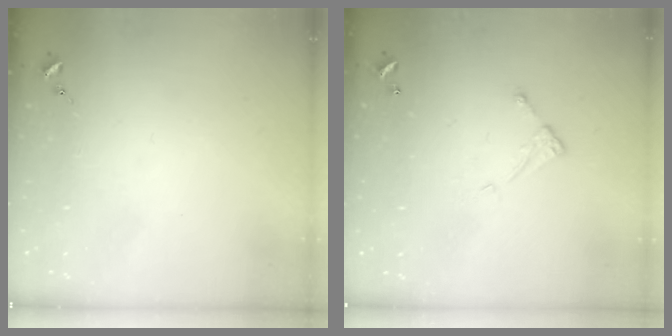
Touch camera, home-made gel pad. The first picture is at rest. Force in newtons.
{"total": 5.0, "press": 5.0, "slide": 0.2}